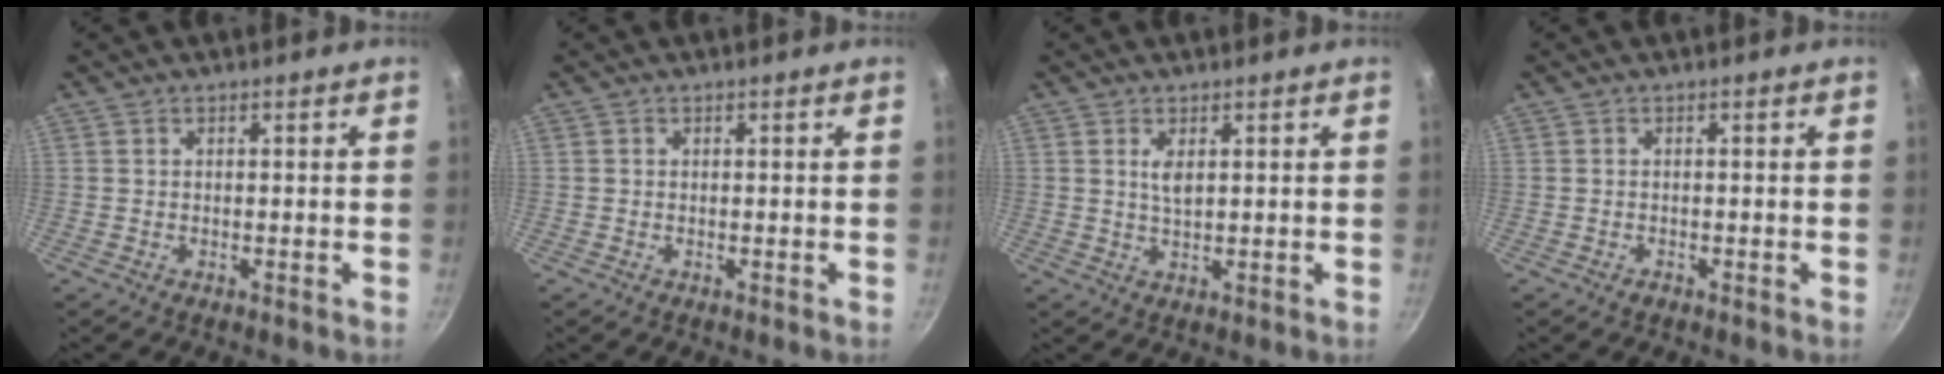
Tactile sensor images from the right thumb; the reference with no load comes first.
{"total": 0.0}
{"total": 2.8, "force": [0.9, 1.2, 2.3], "torque": [-0.042, -0.006, 0.019]}
{"total": 0.8, "force": [-0.5, 0.4, 0.3], "torque": [-0.009, 0.003, -0.009]}